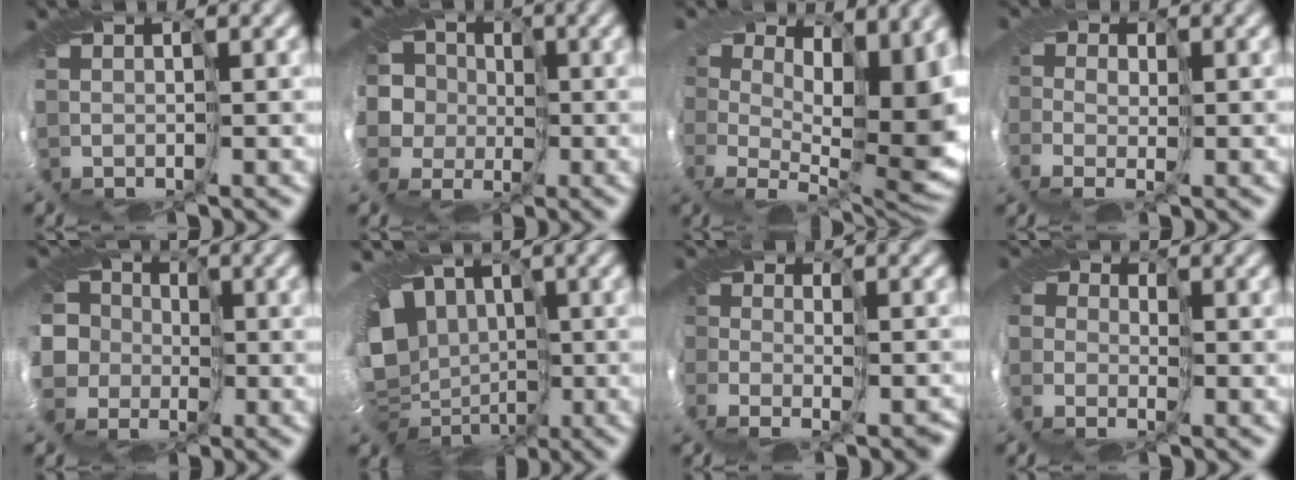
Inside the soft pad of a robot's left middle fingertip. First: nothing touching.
{"total": 6.2, "force": [-1.1, 5.7, 2.2], "torque": [-0.048, 0.015, -0.070]}
{"total": 8.5, "force": [1.6, 4.2, 7.2], "torque": [-0.075, -0.042, 0.032]}
{"total": 1.3, "force": [-1.1, 0.7, -0.1], "torque": [0.024, -0.020, -0.029]}
{"total": 7.1, "force": [-1.1, 6.5, 2.7], "torque": [-0.059, 0.011, -0.072]}
{"total": 12.0, "force": [-0.8, 9.4, 7.3], "torque": [-0.113, -0.027, -0.025]}
{"total": 2.9, "force": [-2.4, 1.4, 0.7], "torque": [0.023, -0.036, -0.043]}
{"total": 3.6, "force": [-0.7, 3.4, 1.0], "torque": [-0.002, -0.008, -0.036]}